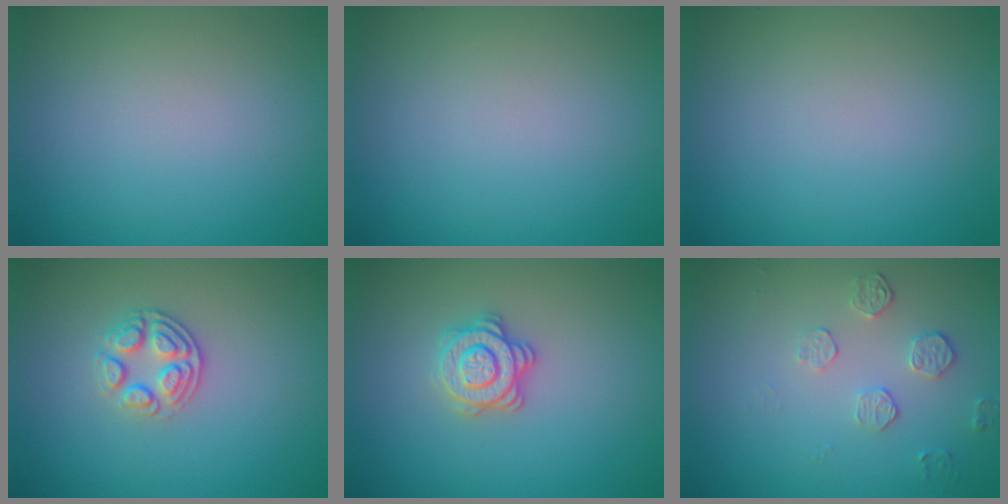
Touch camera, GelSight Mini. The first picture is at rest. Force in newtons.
{"total": 0.0}
{"total": 0.0}
{"total": 2.6, "press": 2.5, "slide": 0.9}
{"total": 2.9, "press": 2.7, "slide": 1.1}
{"total": 1.8, "press": 1.2, "slide": 1.3}